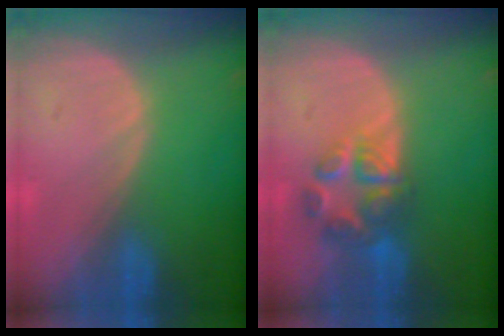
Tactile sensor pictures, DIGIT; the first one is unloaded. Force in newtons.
{"total": 7.1, "press": 5.9, "slide": 3.8}